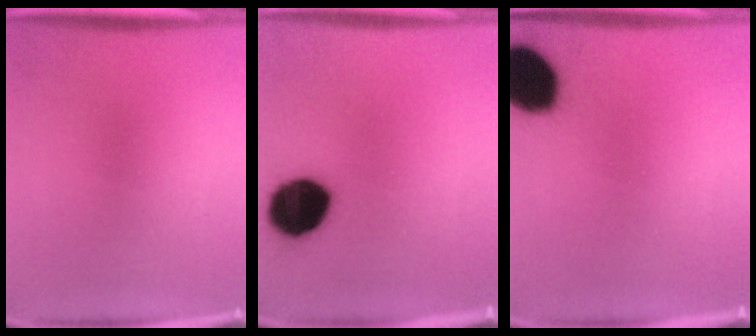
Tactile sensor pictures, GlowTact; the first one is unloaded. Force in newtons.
{"total": 15.5}
{"total": 17.0}